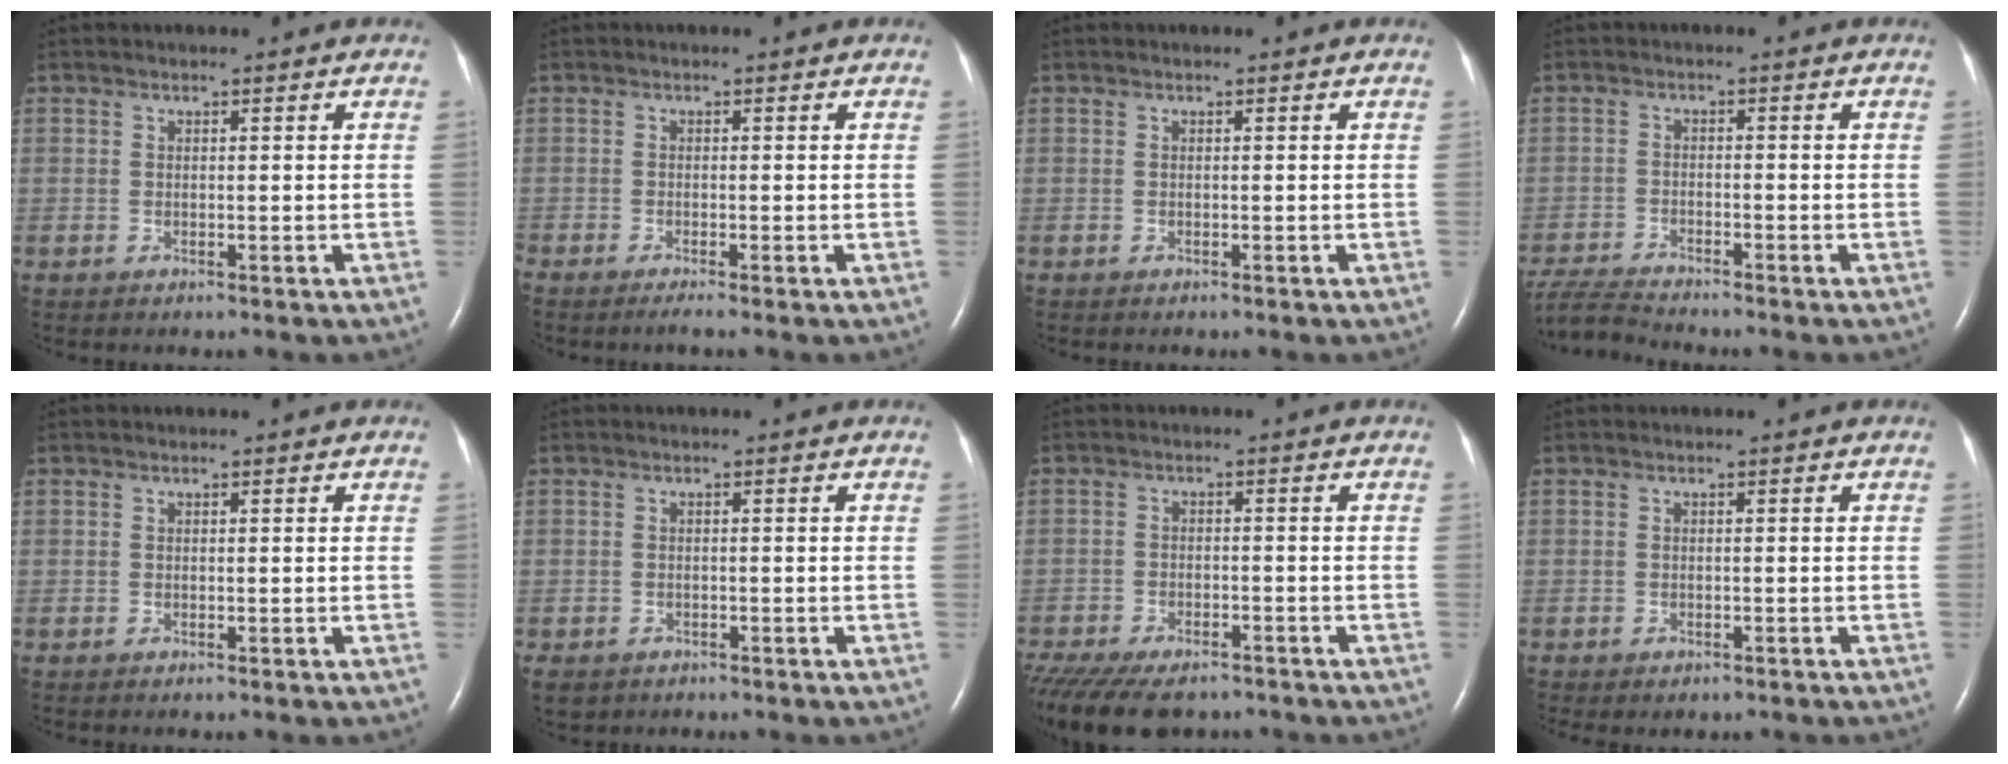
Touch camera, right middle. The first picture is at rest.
{"total": 1.6, "force": [-1.3, -0.4, 0.9], "torque": [-0.019, -0.003, -0.025]}
{"total": 0.0}
{"total": 6.0, "force": [-5.9, -0.8, 0.8], "torque": [-0.020, -0.012, -0.113]}
{"total": 0.0}
{"total": 3.8, "force": [-2.6, 2.5, 1.1], "torque": [-0.017, -0.001, -0.036]}
{"total": 14.2, "force": [-11.2, 5.6, 6.8], "torque": [-0.163, -0.023, -0.164]}
{"total": 2.6, "force": [-2.0, 1.2, 1.2], "torque": [-0.013, -0.003, -0.022]}